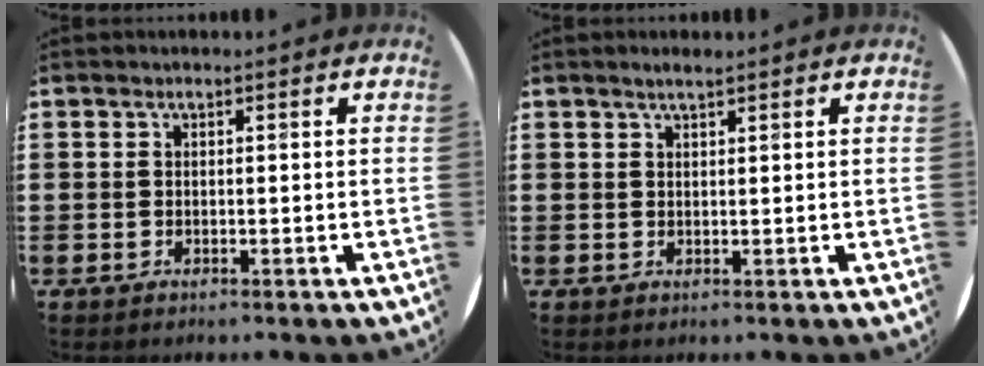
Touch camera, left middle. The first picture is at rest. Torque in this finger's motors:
{"motor_torque": [0.14, -0.09, 0.01, 0.03]}